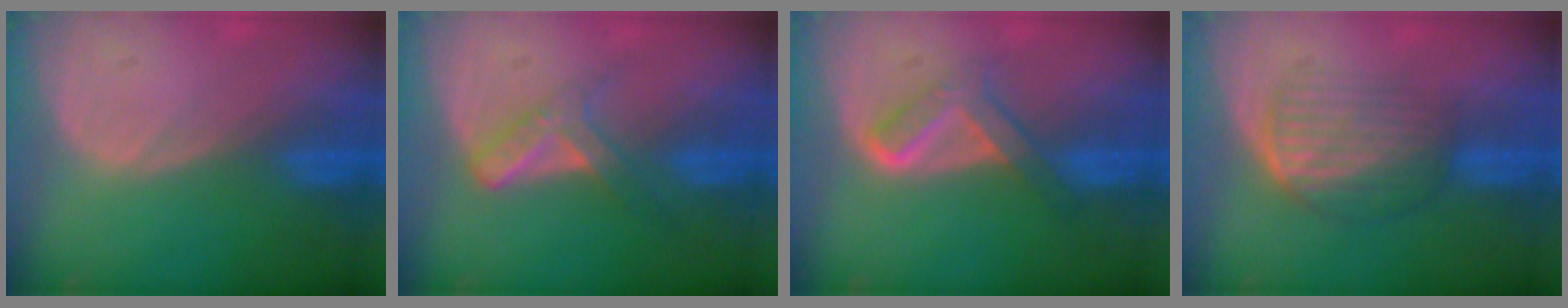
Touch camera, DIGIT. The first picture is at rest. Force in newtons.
{"total": 5.4, "press": 4.7, "slide": 2.7}
{"total": 5.1, "press": 5.1, "slide": 0.6}
{"total": 7.0, "press": 5.9, "slide": 3.8}